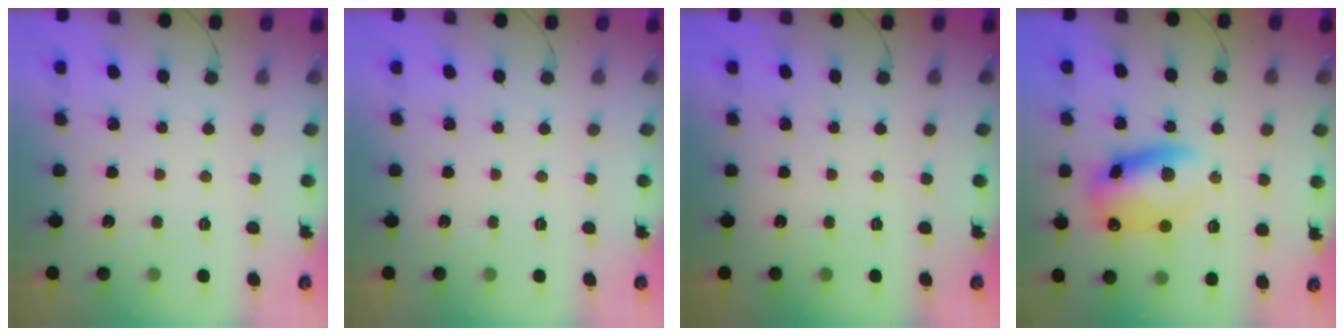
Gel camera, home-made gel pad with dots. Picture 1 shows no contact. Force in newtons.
{"total": 0.0}
{"total": 0.0}
{"total": 11.7, "press": 11.5, "slide": 2.2}